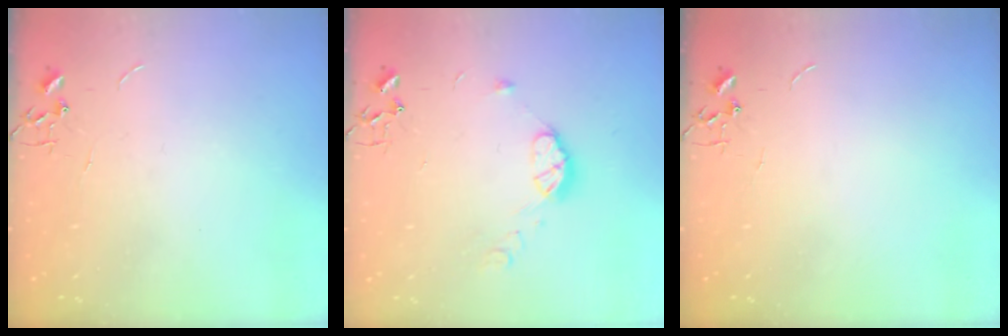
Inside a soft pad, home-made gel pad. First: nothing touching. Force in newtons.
{"total": 8.5, "press": 8.5, "slide": 0.4}
{"total": 0.0}